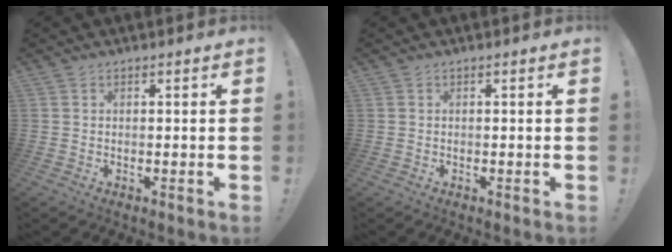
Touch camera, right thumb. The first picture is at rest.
{"total": 0.0}